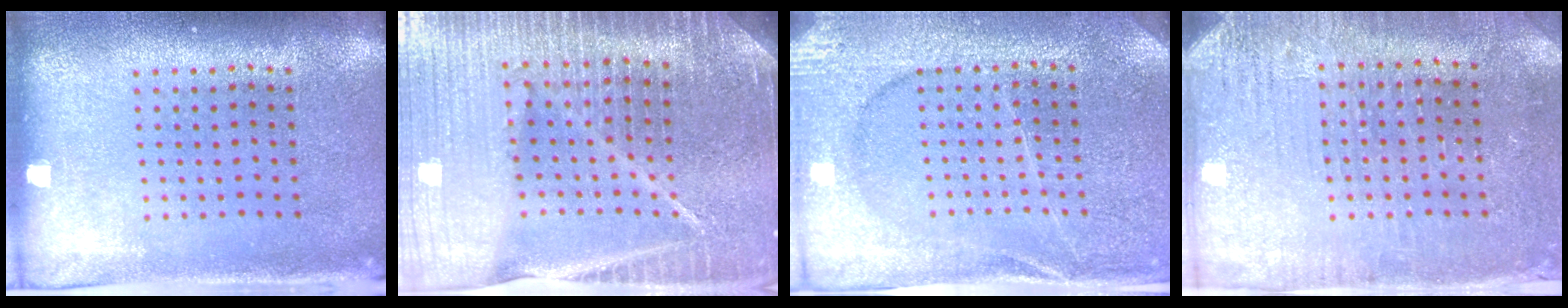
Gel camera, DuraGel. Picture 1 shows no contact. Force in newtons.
{"total": 6.1, "press": 5.4, "slide": 2.9}
{"total": 3.1, "press": 3.1, "slide": 0.6}
{"total": 3.0, "press": 2.8, "slide": 0.8}